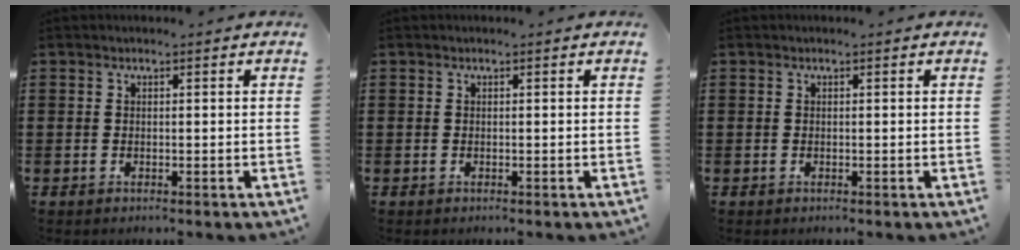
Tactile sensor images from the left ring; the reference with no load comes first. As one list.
[{"total": 0.0}, {"total": 0.0}]